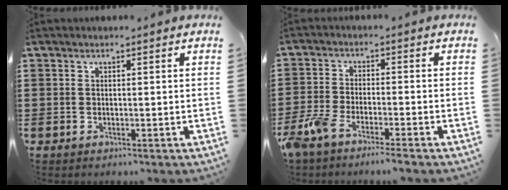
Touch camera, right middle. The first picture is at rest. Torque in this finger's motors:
{"motor_torque": [1.28, -0.85, 0.19, 0.05]}